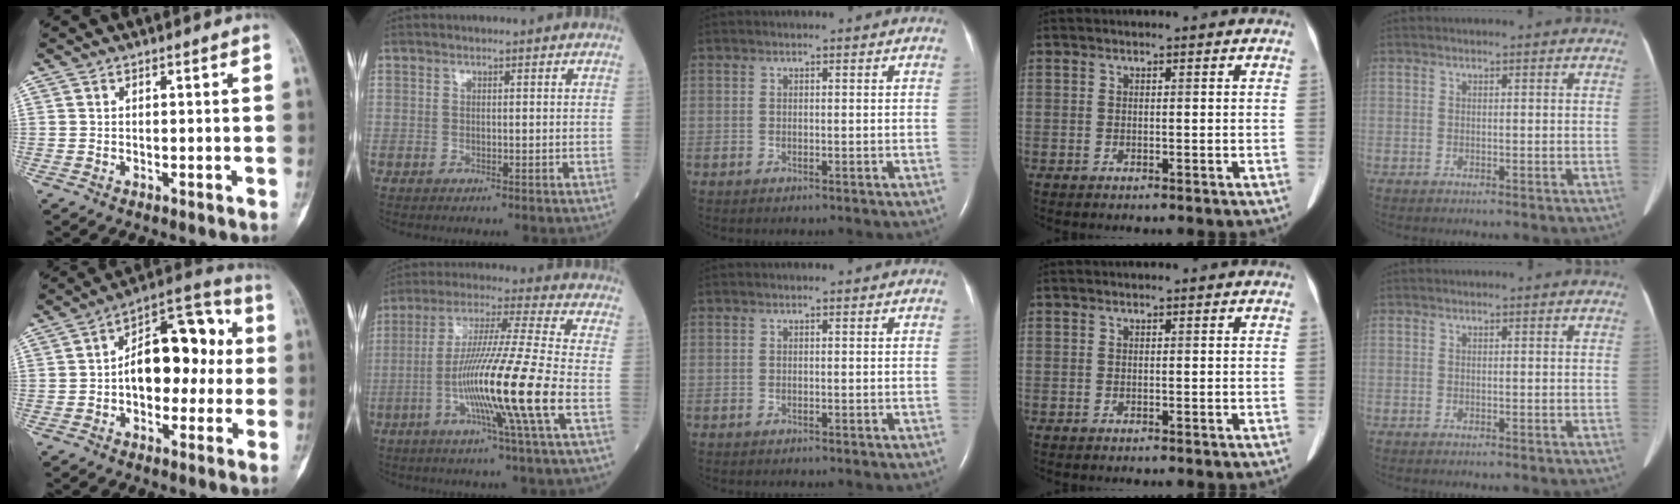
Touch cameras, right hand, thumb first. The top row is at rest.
{"thumb": {"total": 16.5, "force": [0.6, 9.8, 13.3], "torque": [-0.157, 0.043, 0.000]}, "index": {"total": 16.0, "force": [-4.7, -2.4, 15.1], "torque": [-0.280, -0.017, -0.095]}}